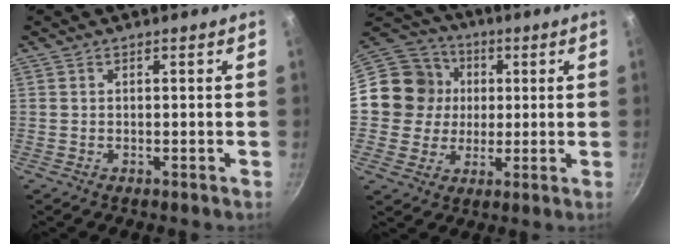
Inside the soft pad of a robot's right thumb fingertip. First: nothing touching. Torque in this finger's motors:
{"motor_torque": [-0.51, 0.52, 0.15, -0.15, 0.07]}